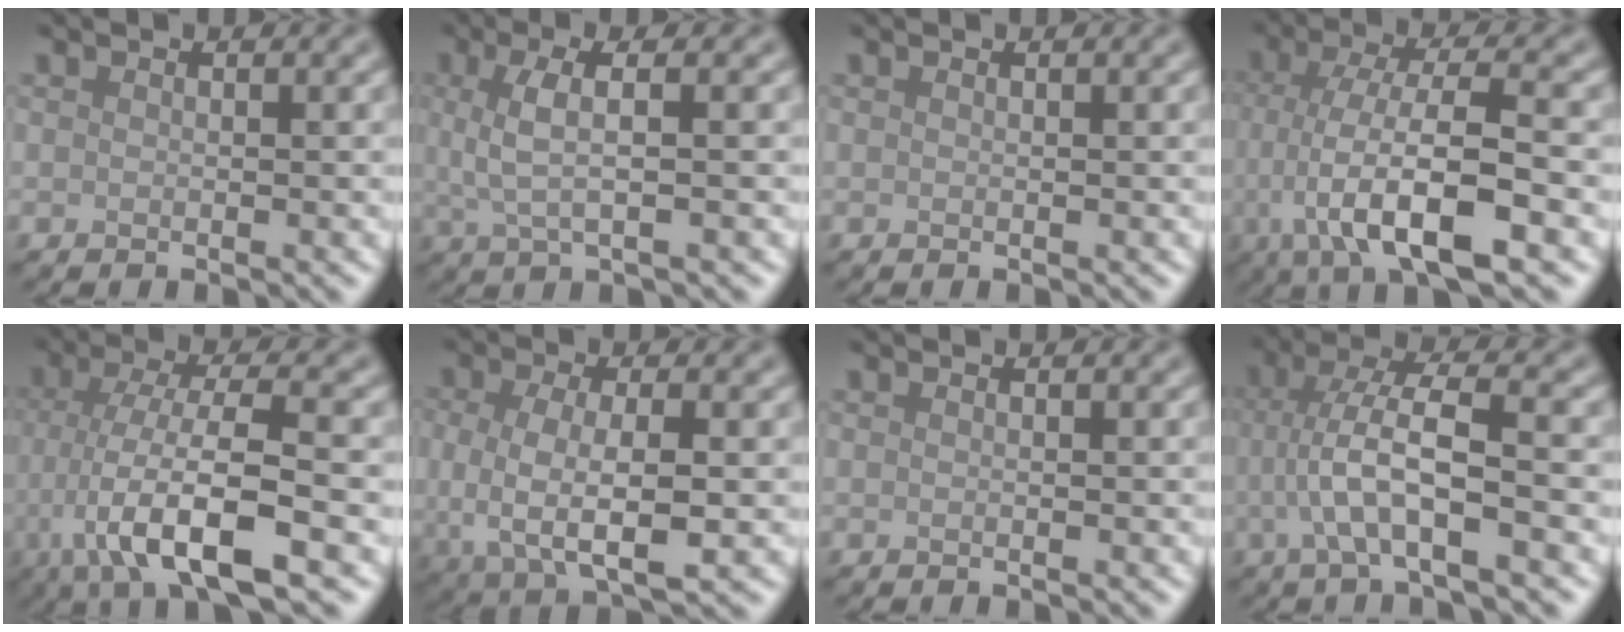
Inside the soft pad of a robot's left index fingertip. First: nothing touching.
{"total": 3.7, "force": [0.6, 1.0, 3.5], "torque": [-0.072, 0.004, 0.014]}
{"total": 0.0}
{"total": 9.0, "force": [-2.1, 2.4, 8.4], "torque": [-0.135, 0.006, -0.039]}
{"total": 8.8, "force": [-2.8, 2.1, 8.1], "torque": [-0.135, 0.006, -0.055]}
{"total": 5.7, "force": [-0.5, 2.5, 5.1], "torque": [-0.111, -0.013, -0.008]}
{"total": 0.0}
{"total": 6.3, "force": [-1.3, 1.3, 6.0], "torque": [-0.115, 0.016, -0.029]}